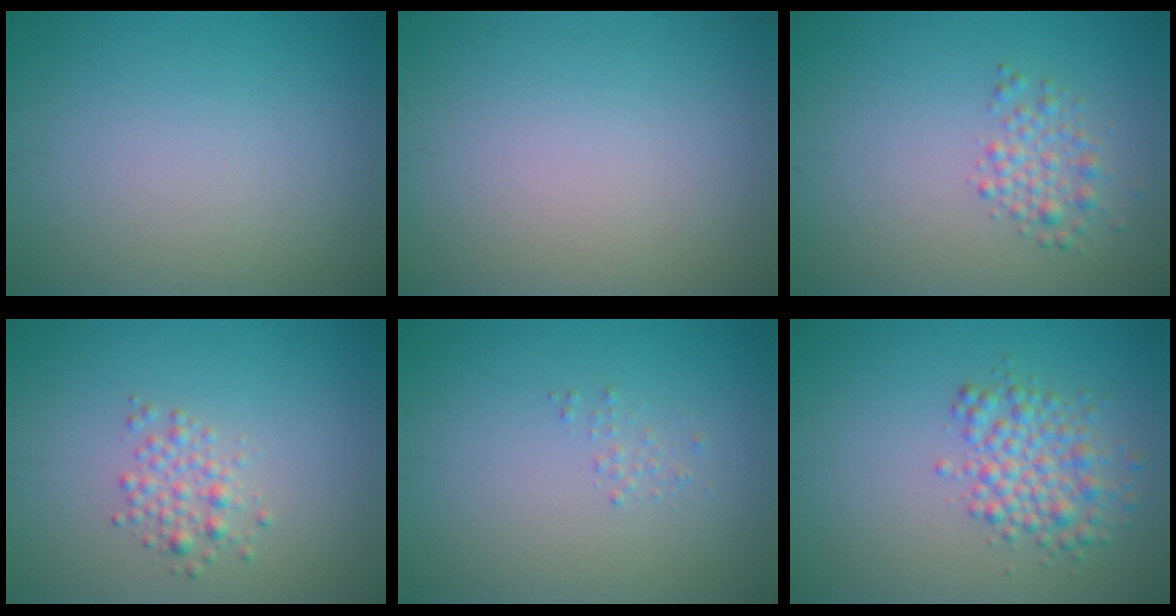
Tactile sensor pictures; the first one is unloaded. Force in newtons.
{"total": 0.0}
{"total": 2.2, "press": 2.2, "slide": 0.1}
{"total": 1.9, "press": 1.9, "slide": 0.1}
{"total": 0.6, "press": 0.6, "slide": 0.1}
{"total": 3.8, "press": 3.8, "slide": 0.1}